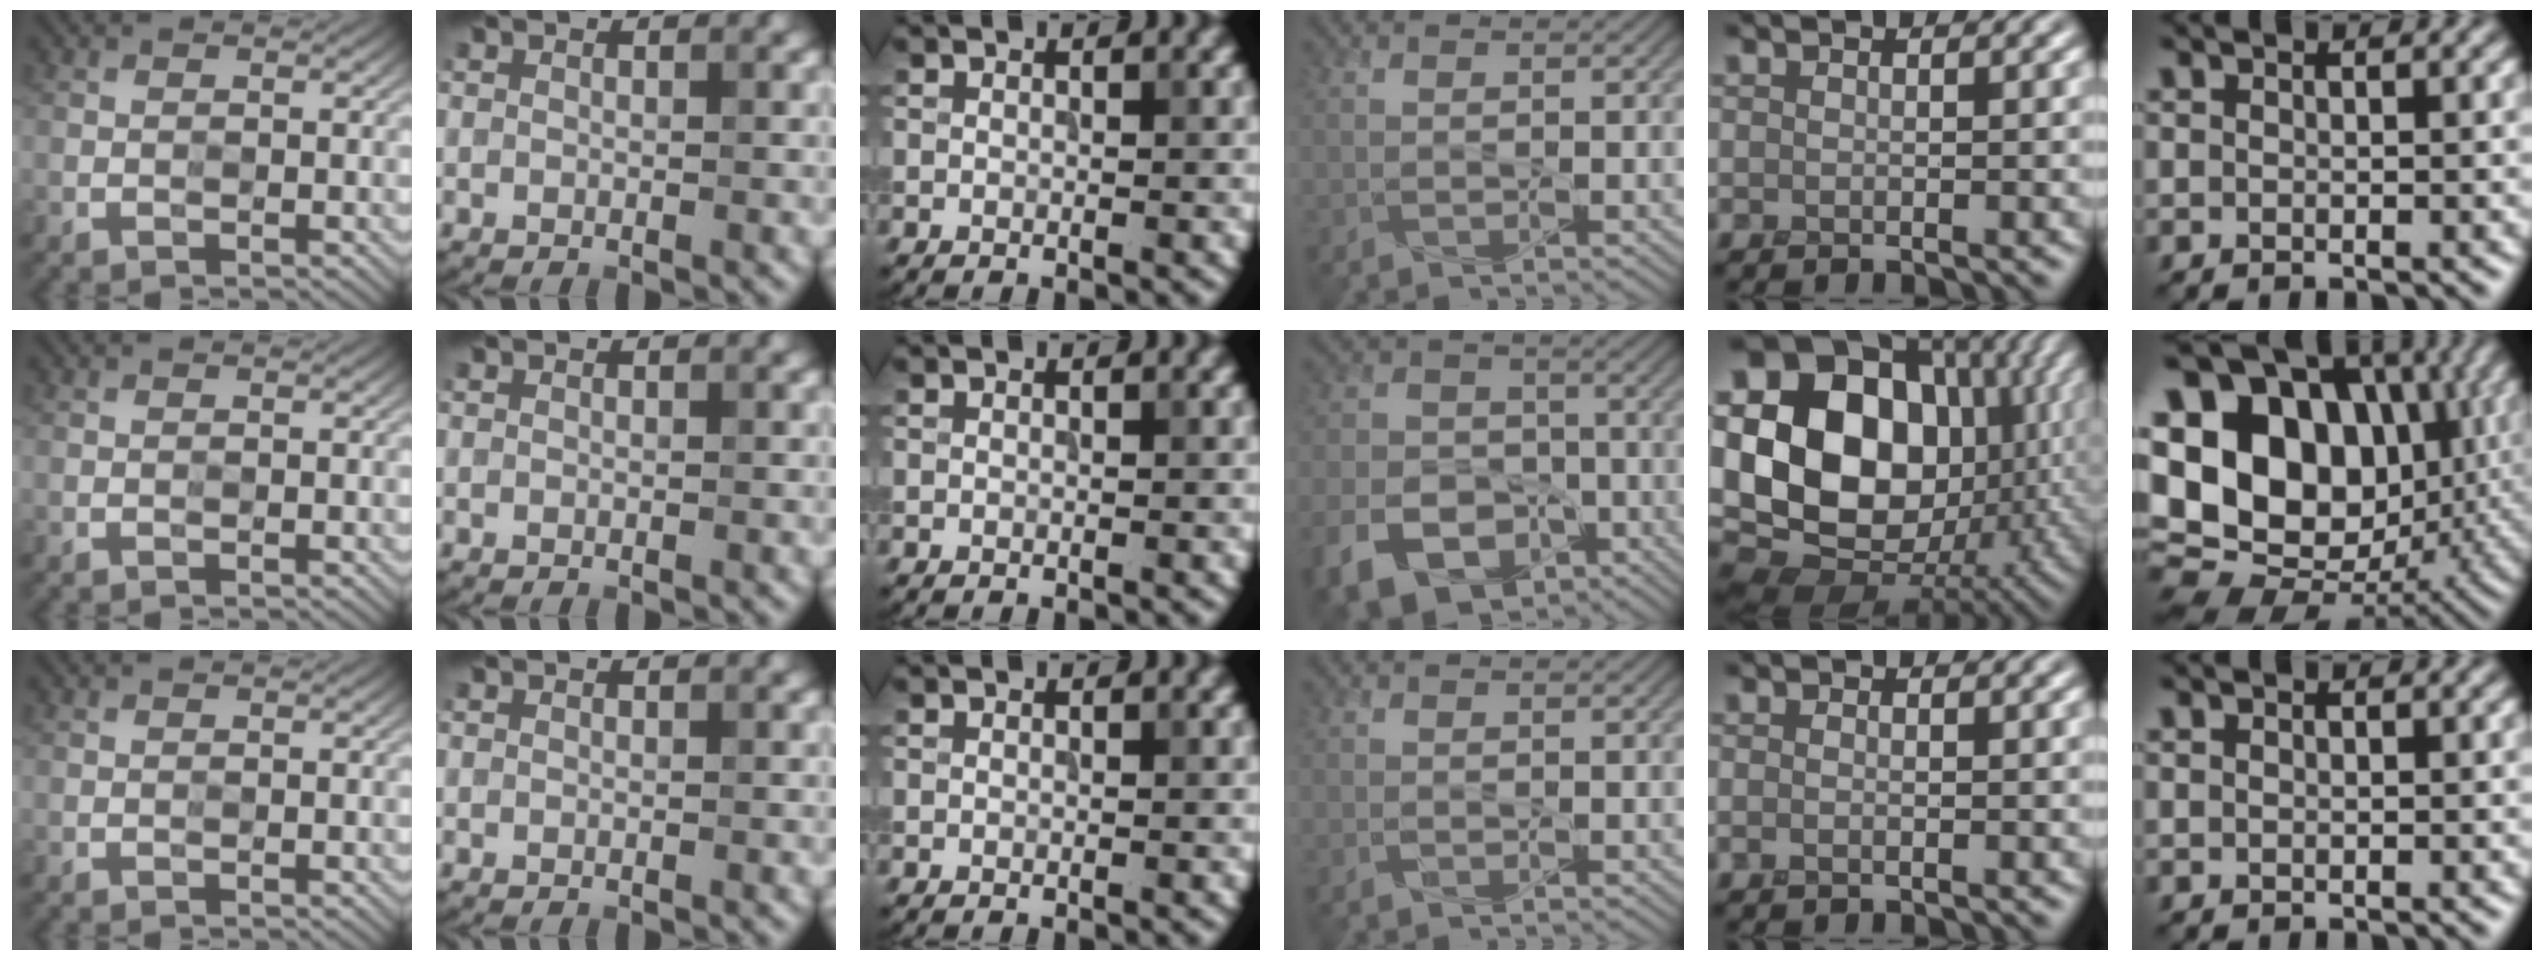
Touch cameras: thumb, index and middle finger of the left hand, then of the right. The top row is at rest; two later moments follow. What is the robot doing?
{"motion": "press", "object": "memory foam"}